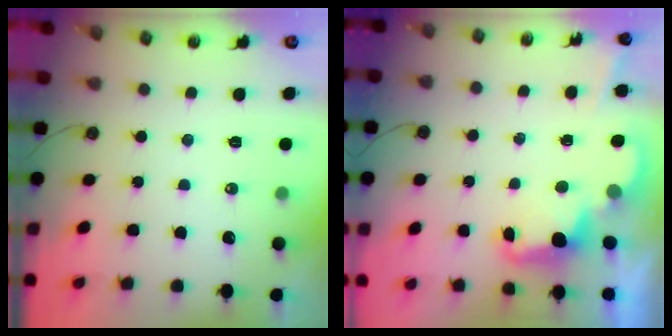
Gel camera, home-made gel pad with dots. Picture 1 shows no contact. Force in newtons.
{"total": 2.4, "press": 2.4, "slide": 0.6}